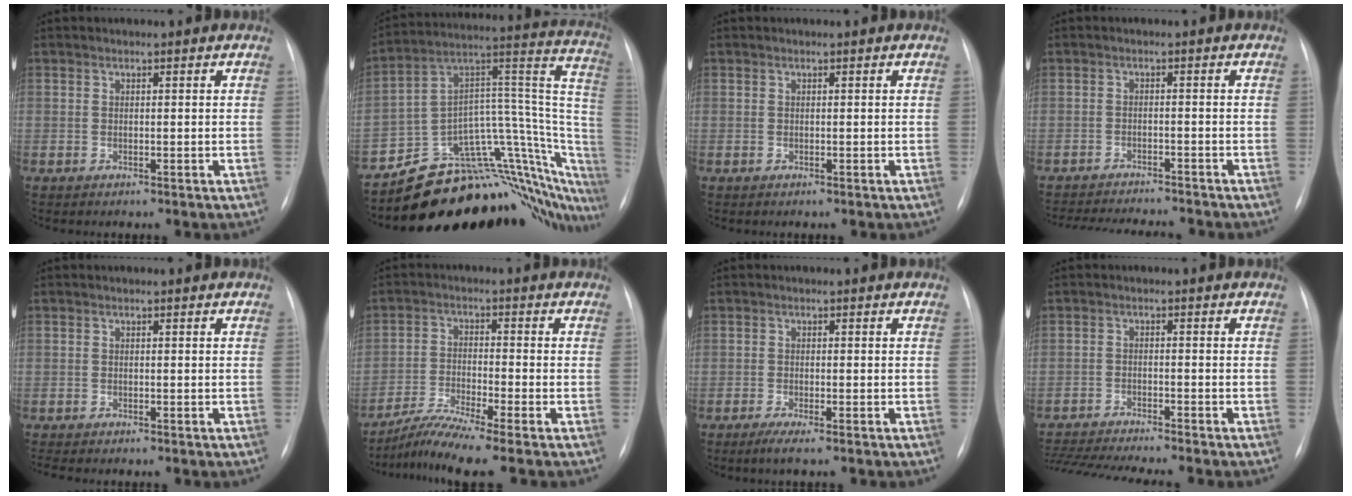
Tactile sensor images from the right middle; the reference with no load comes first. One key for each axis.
{"total": 22.9, "fx": -20.3, "fy": 6.7, "fz": 8.1, "tx": -0.009, "ty": 0.096, "tz": -0.280}
{"total": 0.0}
{"total": 12.8, "fx": -12.0, "fy": 1.7, "fz": 4.3, "tx": -0.072, "ty": -0.007, "tz": -0.162}
{"total": 1.8, "fx": -1.6, "fy": 0.2, "fz": 0.9, "tx": -0.013, "ty": -0.004, "tz": -0.021}
{"total": 6.3, "fx": -5.3, "fy": -1.3, "fz": 3.1, "tx": -0.069, "ty": -0.028, "tz": -0.107}
{"total": 2.8, "fx": -1.9, "fy": 0.2, "fz": 2.0, "tx": -0.041, "ty": -0.007, "tz": -0.034}
{"total": 12.9, "fx": -11.6, "fy": -0.3, "fz": 5.4, "tx": -0.084, "ty": -0.009, "tz": -0.185}